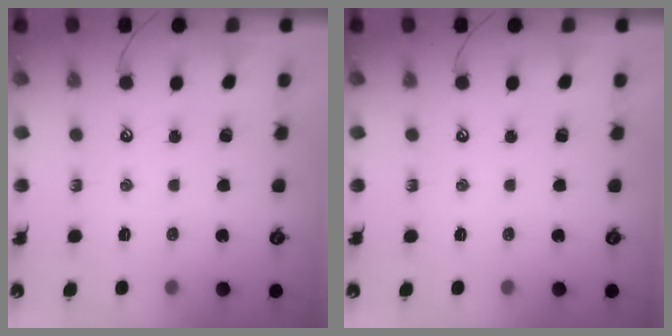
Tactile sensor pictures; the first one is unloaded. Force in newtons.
{"total": 0.0}